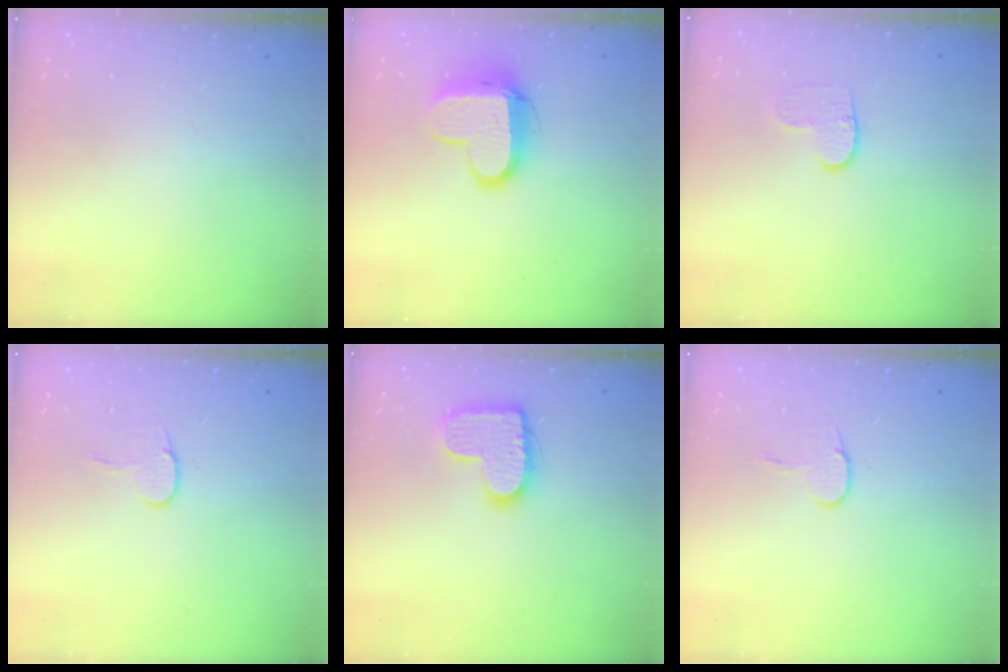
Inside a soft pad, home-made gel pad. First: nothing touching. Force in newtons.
{"total": 11.6, "press": 11.5, "slide": 1.2}
{"total": 7.0, "press": 7.0, "slide": 0.7}
{"total": 7.3, "press": 7.3, "slide": 0.4}
{"total": 13.7, "press": 13.7, "slide": 0.6}
{"total": 7.3, "press": 7.3, "slide": 0.4}